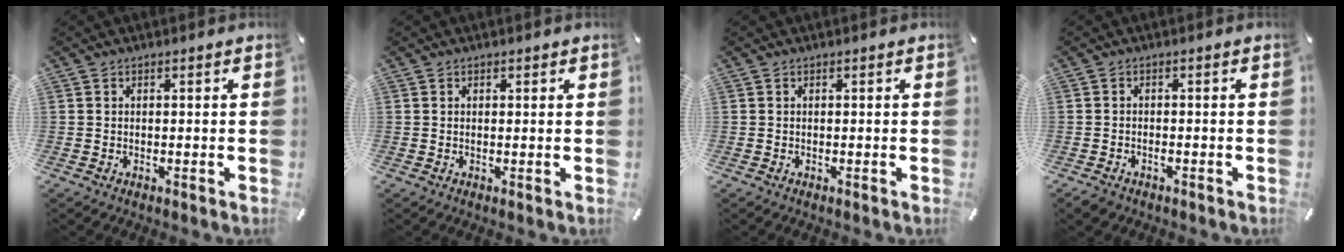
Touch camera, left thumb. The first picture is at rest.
{"total": 0.7, "force": [0.4, 0.5, 0.2], "torque": [0.005, -0.002, 0.006]}
{"total": 0.0}
{"total": 1.4, "force": [-1.0, 0.6, 0.7], "torque": [-0.013, 0.001, -0.020]}